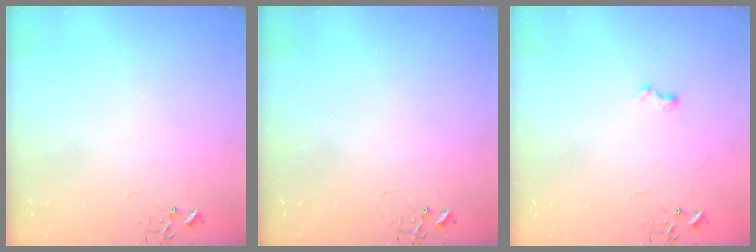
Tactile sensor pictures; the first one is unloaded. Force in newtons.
{"total": 0.0}
{"total": 6.0, "press": 6.0, "slide": 0.7}